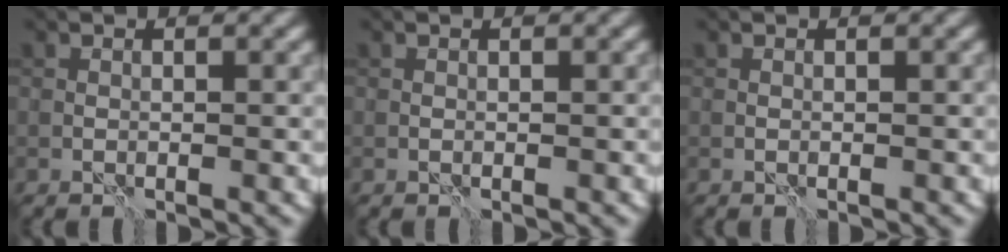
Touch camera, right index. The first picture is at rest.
{"total": 0.0}
{"total": 0.0}